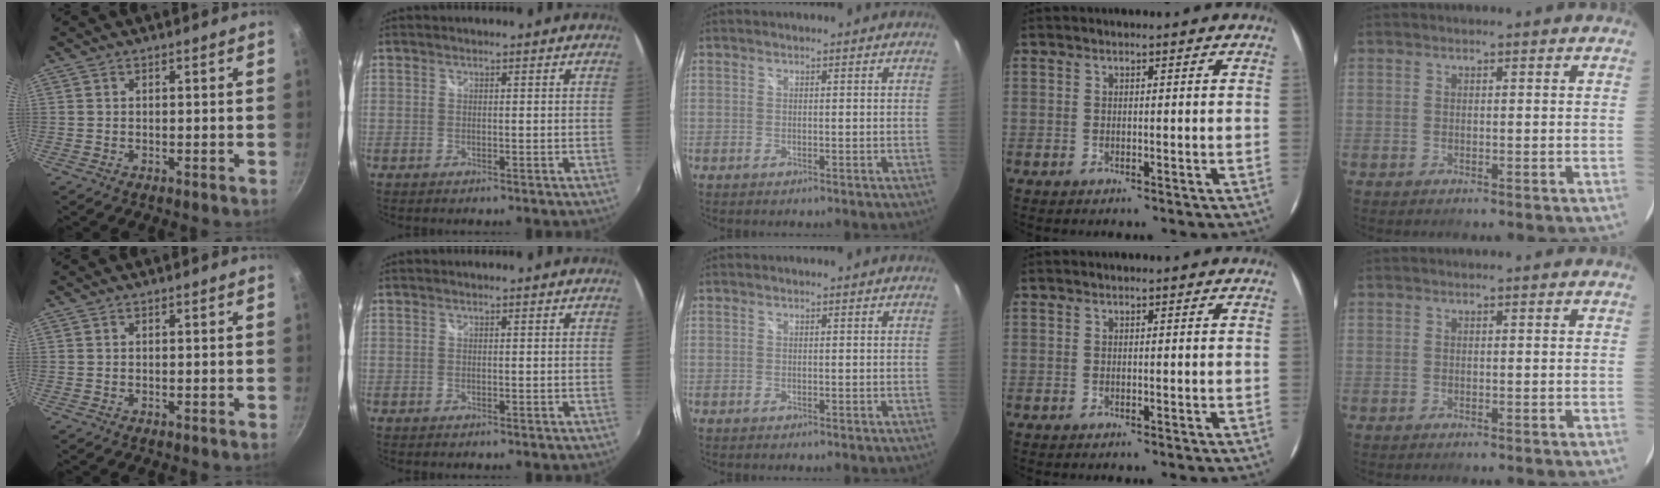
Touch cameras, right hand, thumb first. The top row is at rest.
{}